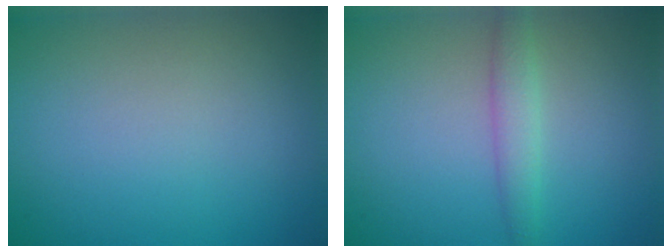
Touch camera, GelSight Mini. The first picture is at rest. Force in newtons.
{"total": 2.1, "press": 2.1, "slide": 0.0}